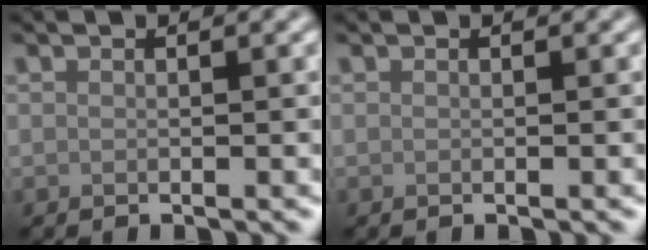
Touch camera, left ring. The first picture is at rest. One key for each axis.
{"total": 0.0}